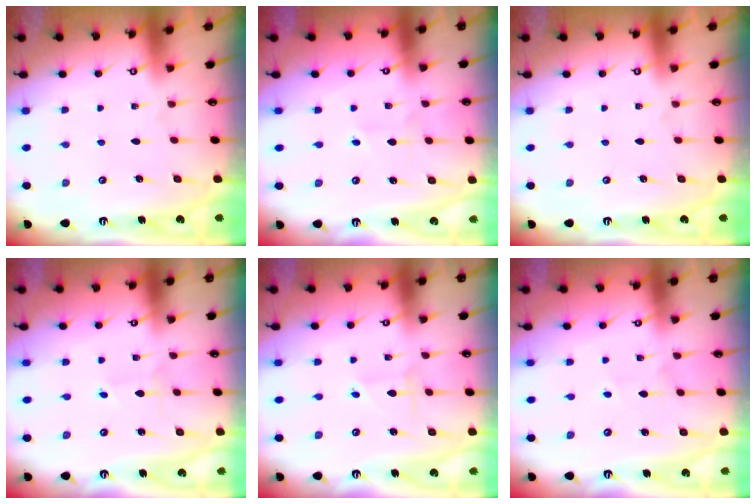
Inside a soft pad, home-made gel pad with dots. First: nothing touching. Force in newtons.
{"total": 1.5, "press": 1.5, "slide": 0.2}
{"total": 0.0}
{"total": 0.6, "press": 0.6, "slide": 0.1}
{"total": 1.8, "press": 1.8, "slide": 0.1}
{"total": 2.1, "press": 1.9, "slide": 0.9}